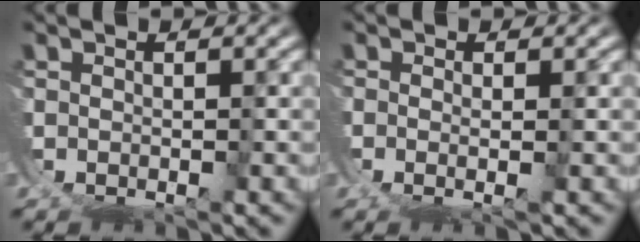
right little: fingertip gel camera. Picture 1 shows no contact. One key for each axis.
{"total": 1.9, "fx": 0.6, "fy": -1.5, "fz": 1.1, "tx": -0.014, "ty": -0.002, "tz": 0.013}